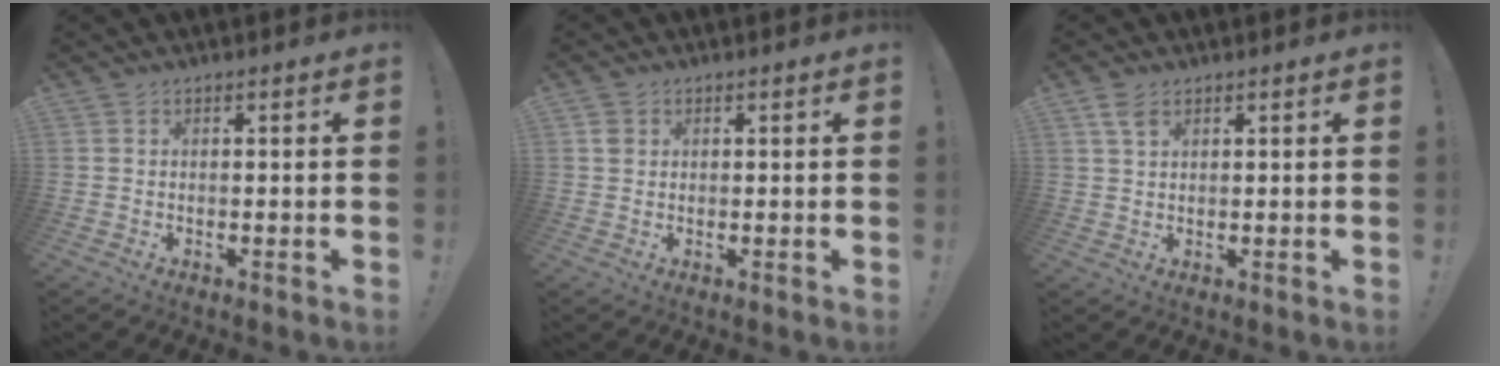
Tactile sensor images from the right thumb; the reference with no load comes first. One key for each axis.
{"total": 1.9, "fx": 0.8, "fy": 1.6, "fz": 0.6, "tx": -0.011, "ty": 0.003, "tz": 0.016}
{"total": 3.9, "fx": 2.2, "fy": 2.1, "fz": 2.6, "tx": -0.048, "ty": -0.003, "tz": 0.040}